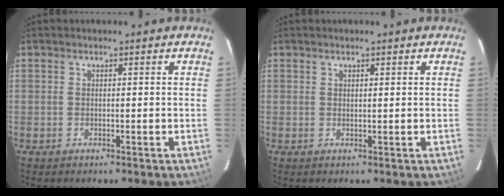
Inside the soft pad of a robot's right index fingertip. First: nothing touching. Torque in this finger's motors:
{"motor_torque": [-0.12, 0.02, -0.06, 0.00]}